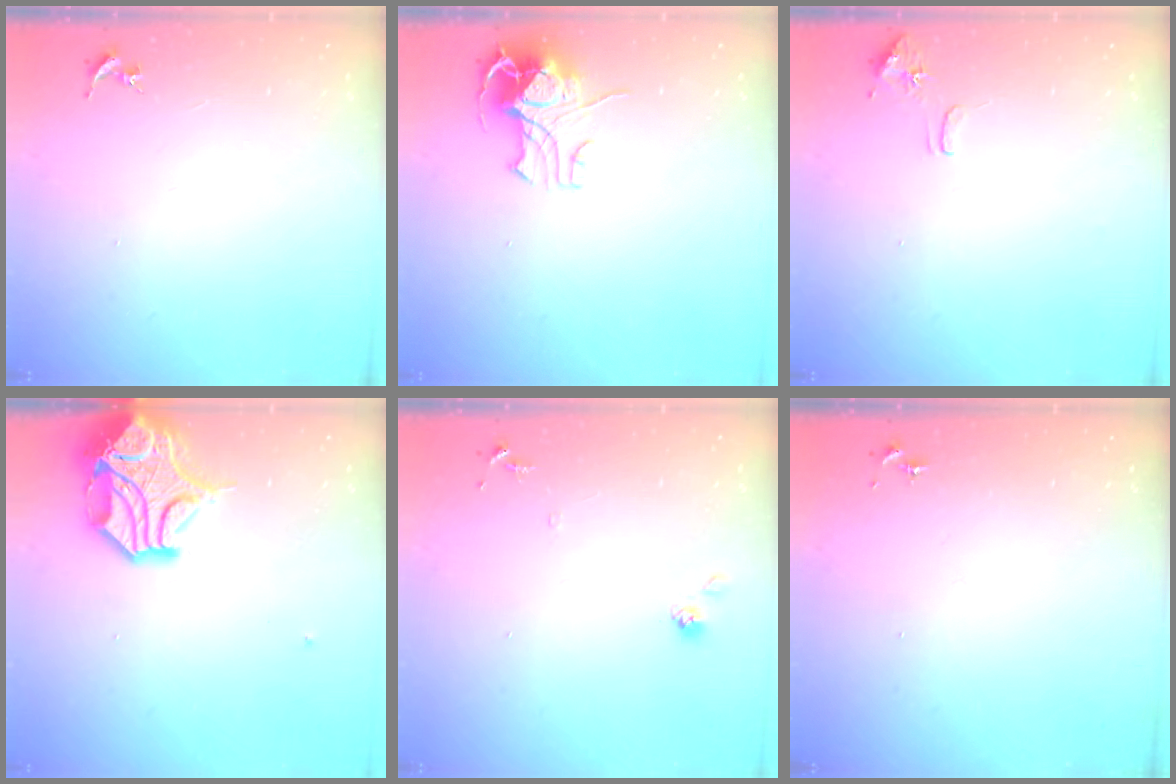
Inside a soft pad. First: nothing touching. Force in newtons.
{"total": 10.7, "press": 10.6, "slide": 1.4}
{"total": 8.1, "press": 8.1, "slide": 0.7}
{"total": 15.0, "press": 14.8, "slide": 2.2}
{"total": 7.3, "press": 7.3, "slide": 0.4}
{"total": 0.0}